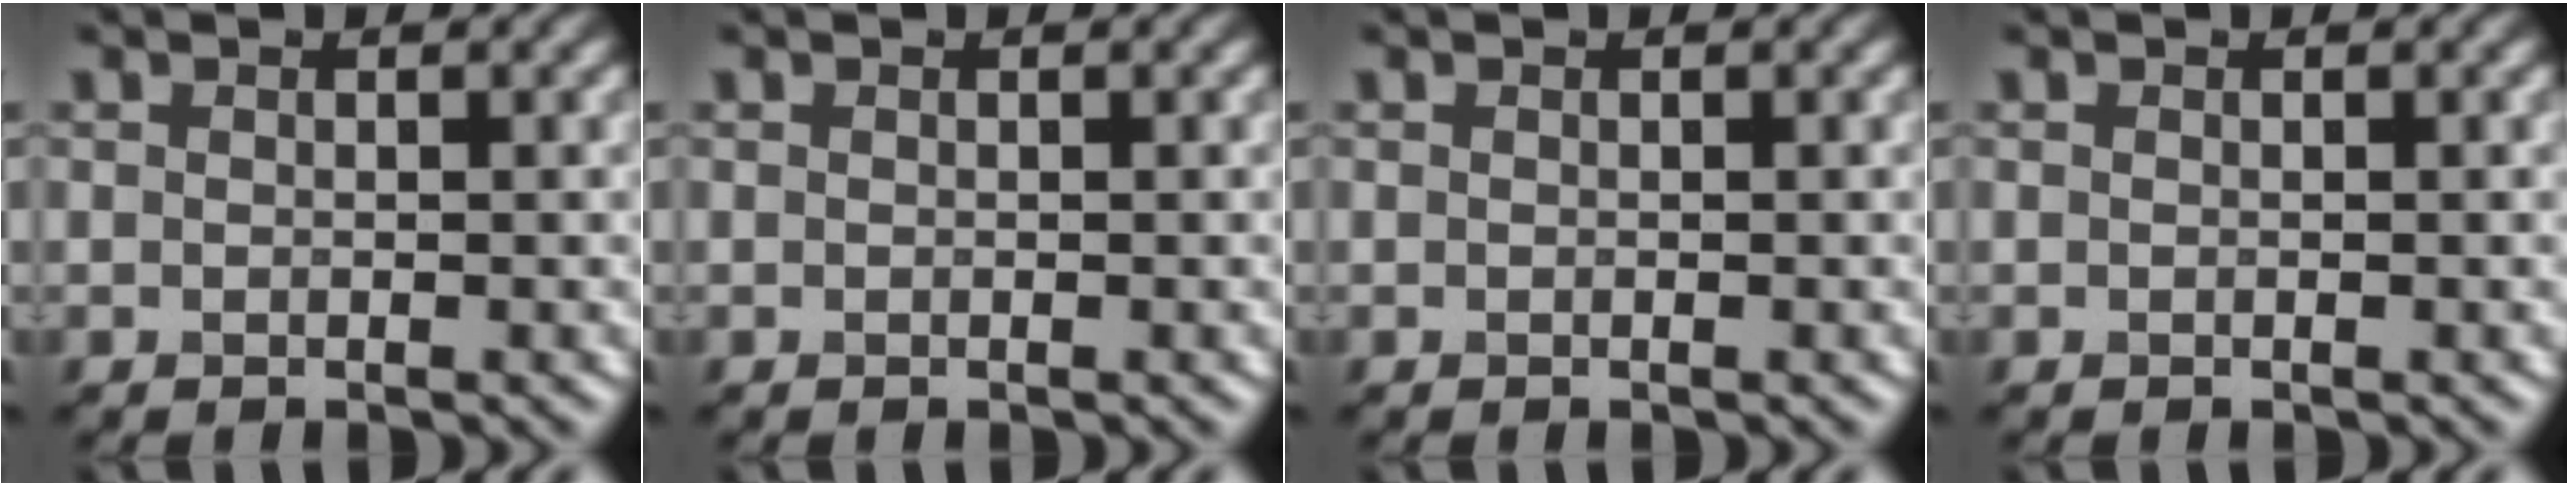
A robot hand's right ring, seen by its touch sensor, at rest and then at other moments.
{"total": 0.0}
{"total": 0.0}
{"total": 0.0}